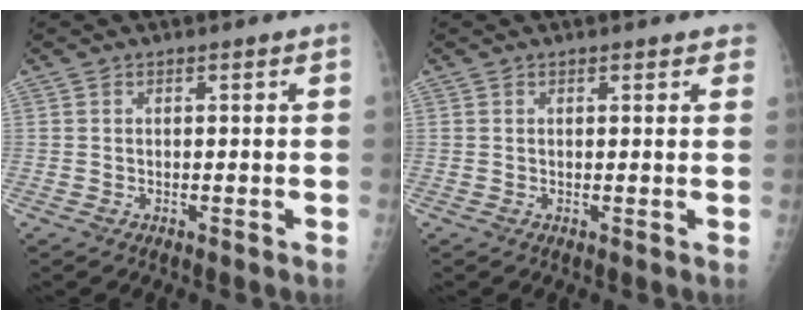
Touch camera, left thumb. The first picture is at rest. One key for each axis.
{"total": 2.3, "fx": 1.7, "fy": 0.9, "fz": 1.2, "tx": 0.004, "ty": 0.001, "tz": 0.015}